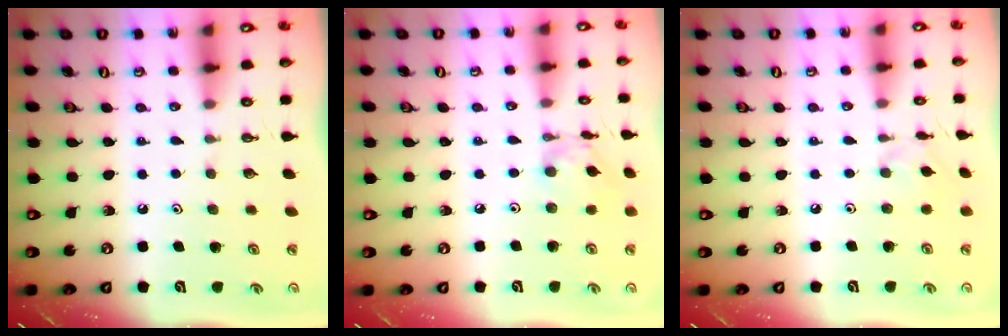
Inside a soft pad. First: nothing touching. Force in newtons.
{"total": 6.7, "press": 6.7, "slide": 0.3}
{"total": 1.8, "press": 1.8, "slide": 0.4}